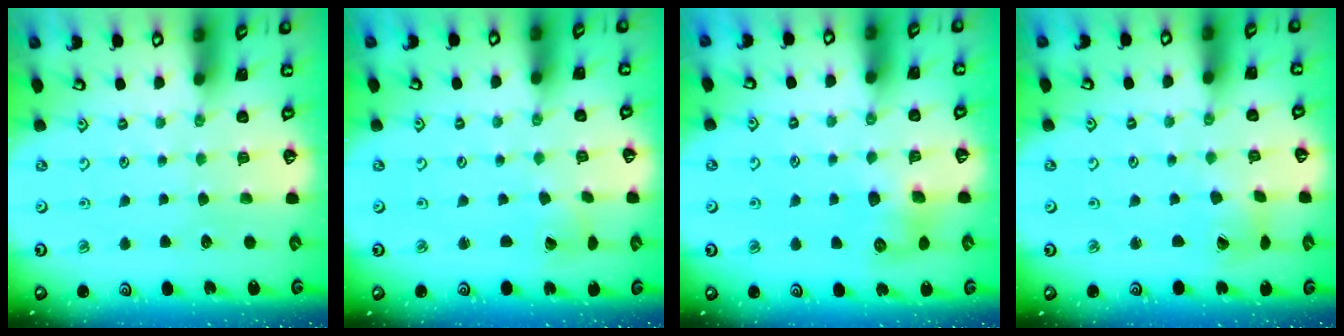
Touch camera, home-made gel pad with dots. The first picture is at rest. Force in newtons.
{"total": 2.0, "press": 2.0, "slide": 0.3}
{"total": 8.8, "press": 8.7, "slide": 1.0}
{"total": 2.1, "press": 2.0, "slide": 0.3}